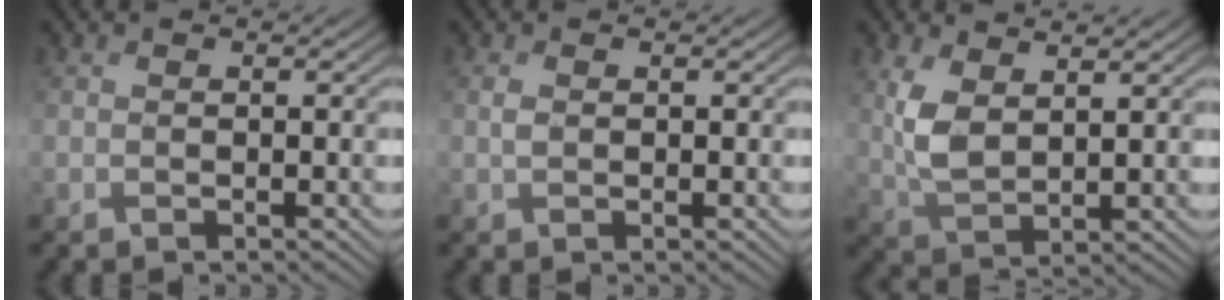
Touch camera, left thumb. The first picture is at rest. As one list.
[{"total": 0.9, "force": [0.7, 0.3, 0.6], "torque": [-0.015, 0.006, 0.013]}, {"total": 5.0, "force": [2.8, 1.9, 3.7], "torque": [-0.095, 0.004, 0.060]}]